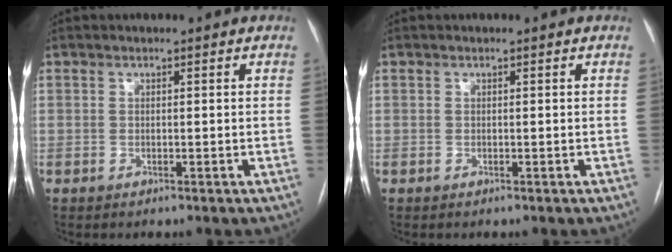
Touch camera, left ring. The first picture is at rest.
{"total": 0.0}